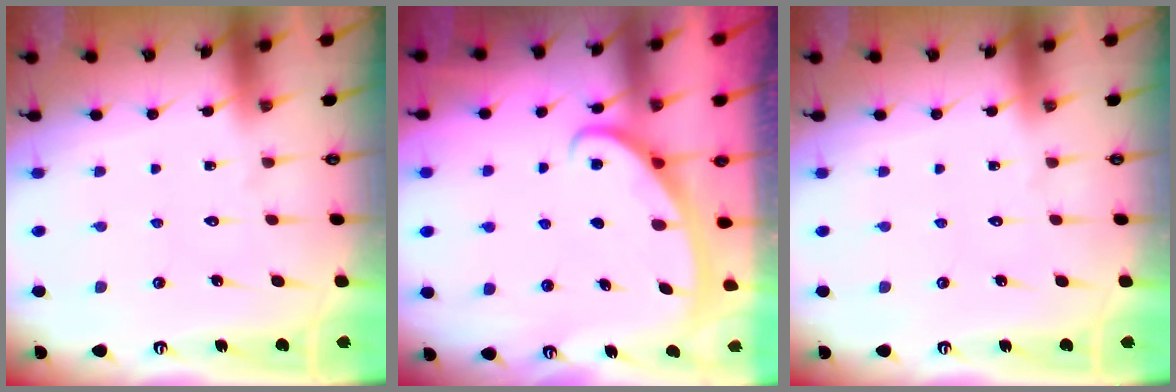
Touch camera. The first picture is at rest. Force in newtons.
{"total": 2.8, "press": 2.8, "slide": 0.4}
{"total": 0.0}